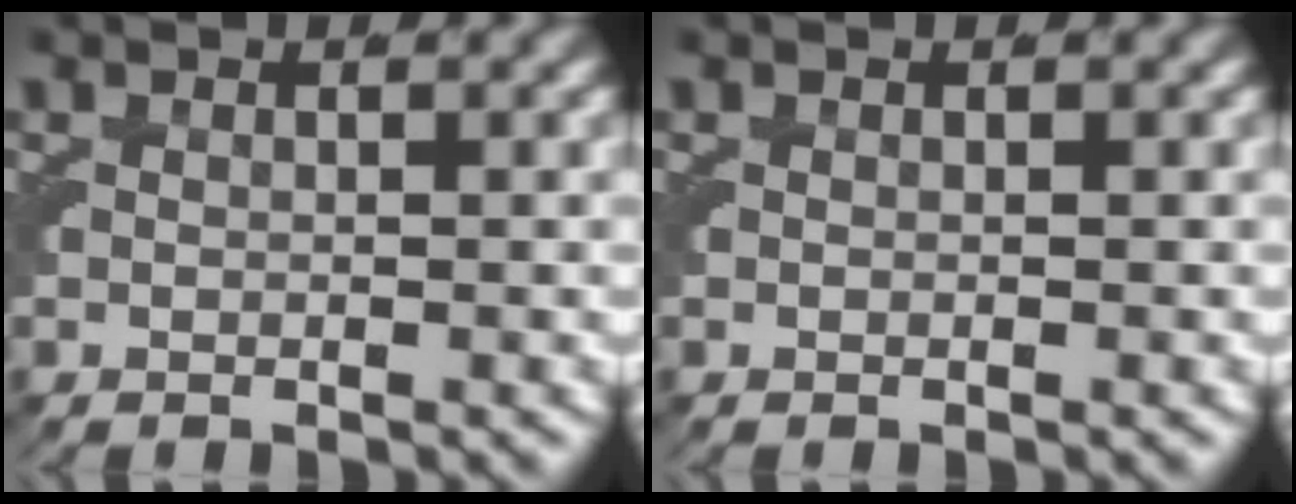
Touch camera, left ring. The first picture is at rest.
{"total": 0.0}